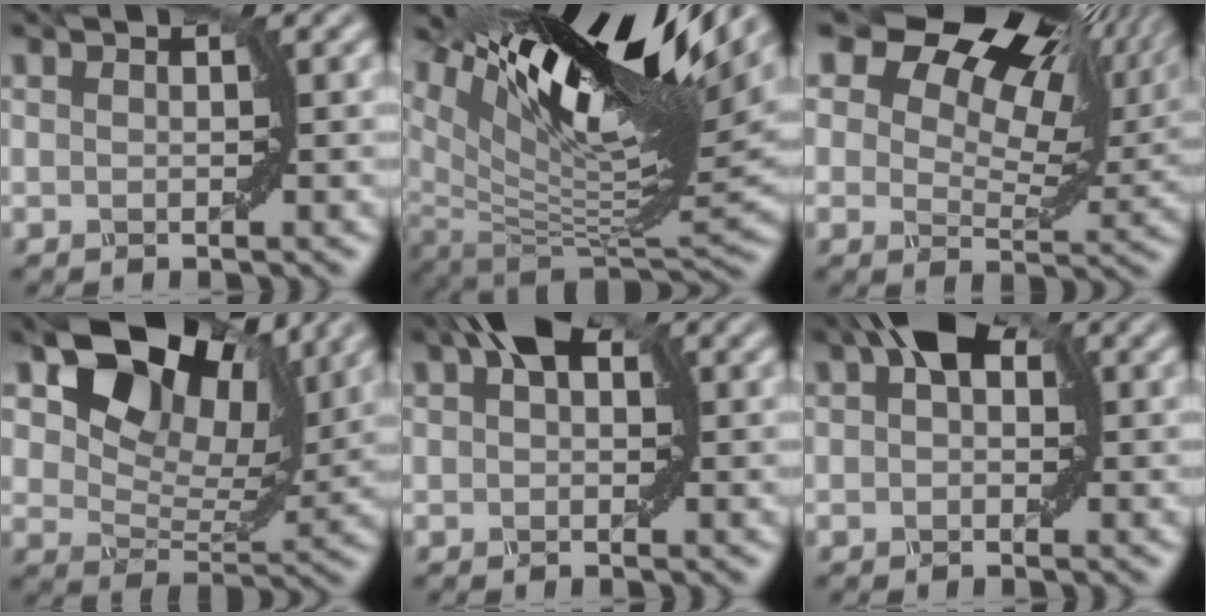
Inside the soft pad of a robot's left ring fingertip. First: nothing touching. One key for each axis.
{"total": 15.1, "fx": 8.4, "fy": 4.5, "fz": 11.8, "tx": -0.218, "ty": 0.022, "tz": 0.151}
{"total": 15.3, "fx": 9.0, "fy": 8.1, "fz": 9.4, "tx": -0.141, "ty": 0.046, "tz": 0.126}
{"total": 11.1, "fx": 6.3, "fy": 6.4, "fz": 6.6, "tx": -0.117, "ty": 0.008, "tz": 0.114}
{"total": 3.2, "fx": 1.2, "fy": 1.8, "fz": 2.4, "tx": -0.026, "ty": 0.015, "tz": 0.009}
{"total": 3.8, "fx": 1.2, "fy": 2.2, "fz": 2.8, "tx": -0.033, "ty": 0.020, "tz": 0.003}